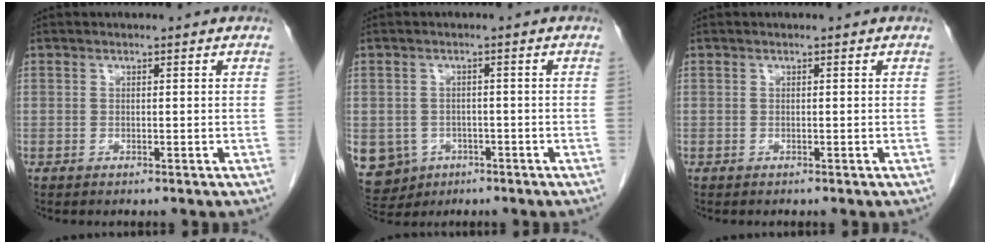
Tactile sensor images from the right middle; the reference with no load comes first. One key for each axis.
{"total": 10.0, "fx": -3.7, "fy": 8.9, "fz": 2.7, "tx": -0.088, "ty": 0.003, "tz": -0.043}
{"total": 0.0}